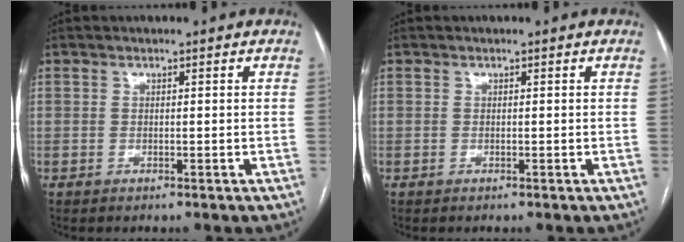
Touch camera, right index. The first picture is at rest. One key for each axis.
{"total": 0.0}